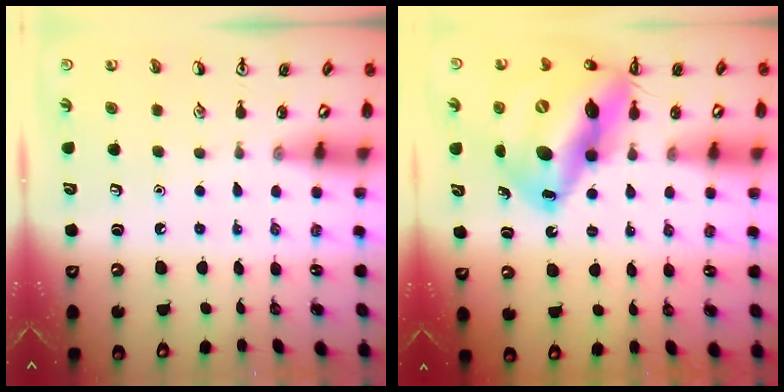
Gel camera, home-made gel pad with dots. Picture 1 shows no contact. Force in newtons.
{"total": 22.3, "press": 21.7, "slide": 5.0}